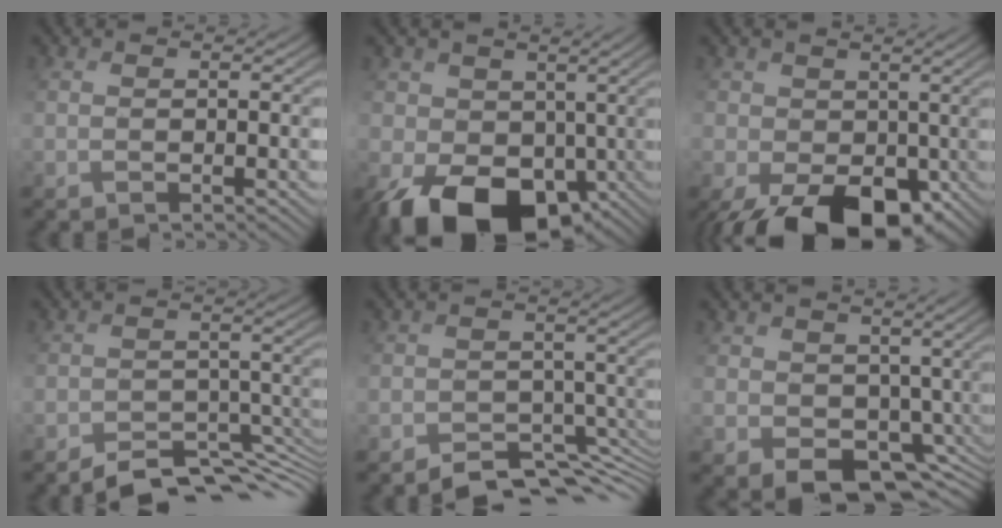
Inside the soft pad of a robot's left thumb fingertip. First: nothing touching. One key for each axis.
{"total": 12.2, "fx": -3.9, "fy": 8.9, "fz": 7.4, "tx": -0.142, "ty": -0.033, "tz": -0.064}
{"total": 11.1, "fx": -4.5, "fy": 7.1, "fz": 7.2, "tx": -0.142, "ty": -0.032, "tz": -0.071}
{"total": 6.0, "fx": -5.4, "fy": 2.3, "fz": 1.4, "tx": -0.006, "ty": -0.020, "tz": -0.093}
{"total": 5.5, "fx": -4.3, "fy": 3.1, "fz": 1.4, "tx": -0.004, "ty": -0.026, "tz": -0.073}
{"total": 7.8, "fx": -1.0, "fy": 6.5, "fz": 4.3, "tx": -0.100, "ty": -0.032, "tz": -0.014}